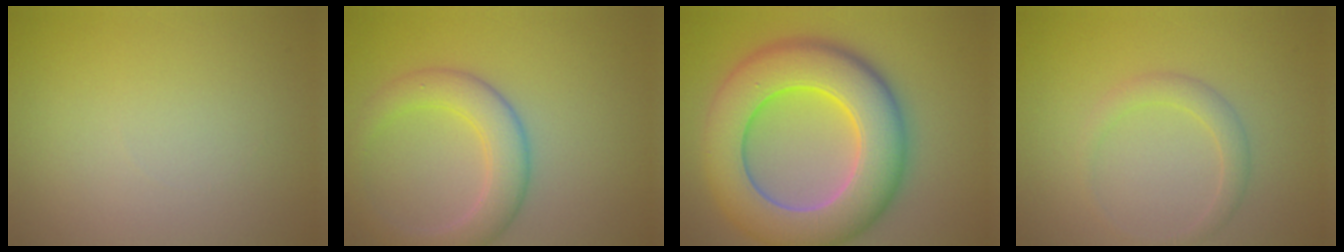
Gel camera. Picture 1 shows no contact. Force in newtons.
{"total": 4.6, "press": 4.6, "slide": 0.3}
{"total": 12.3, "press": 12.3, "slide": 0.5}
{"total": 1.8, "press": 1.8, "slide": 0.2}